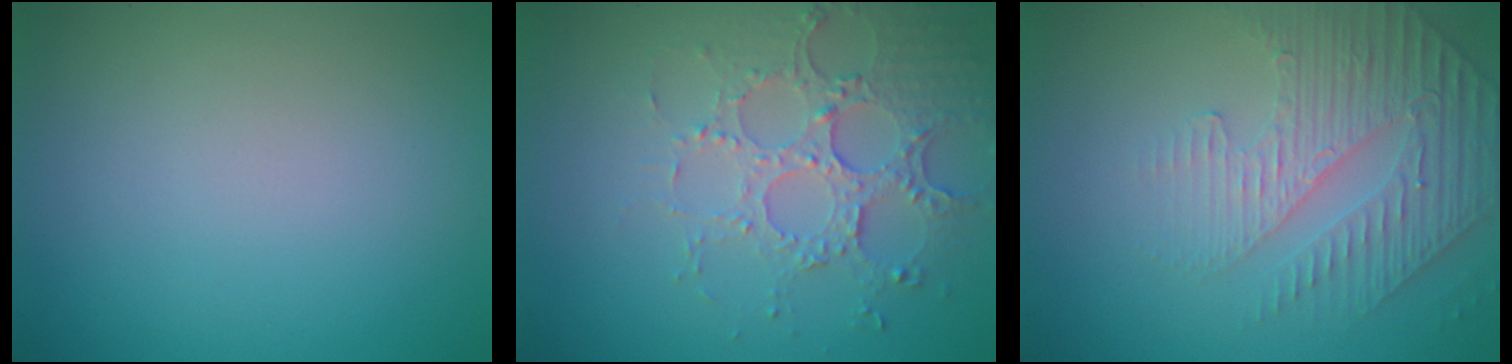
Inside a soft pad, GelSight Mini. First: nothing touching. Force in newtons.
{"total": 4.5, "press": 3.5, "slide": 2.7}
{"total": 4.8, "press": 3.3, "slide": 3.5}